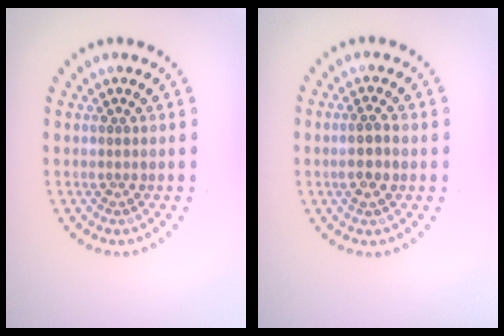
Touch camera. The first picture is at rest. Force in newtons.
{"total": 2.0, "press": 1.9, "slide": 0.6}